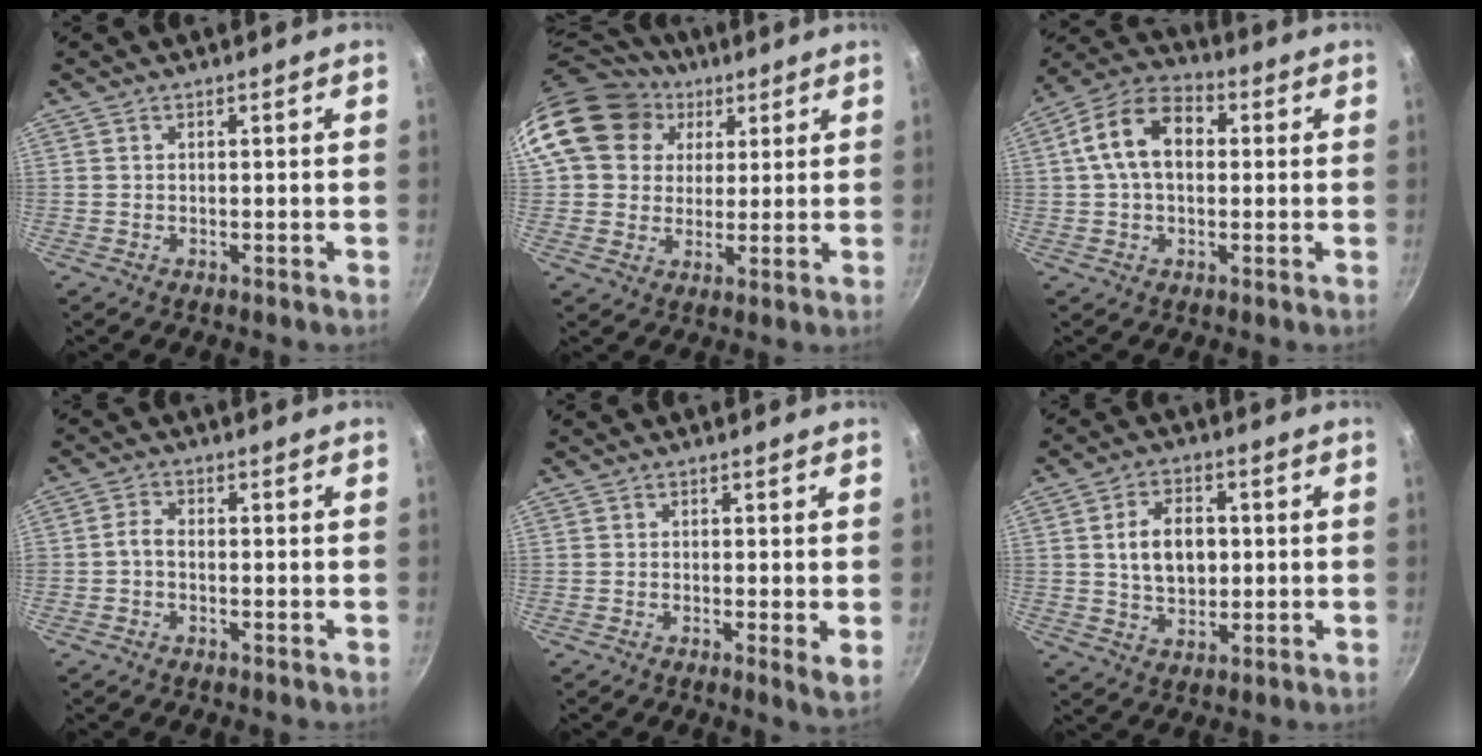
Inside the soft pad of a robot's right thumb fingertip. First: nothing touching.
{"total": 18.4, "force": [6.7, 15.2, 7.9], "torque": [-0.136, 0.020, 0.116]}
{"total": 12.3, "force": [1.7, 8.2, 9.0], "torque": [-0.136, 0.030, 0.010]}
{"total": 2.4, "force": [-1.0, 1.4, 1.7], "torque": [-0.037, 0.016, -0.026]}
{"total": 2.6, "force": [0.2, 0.4, 2.5], "torque": [-0.037, -0.013, -0.001]}
{"total": 9.2, "force": [0.9, 6.2, 6.7], "torque": [-0.094, 0.002, 0.014]}